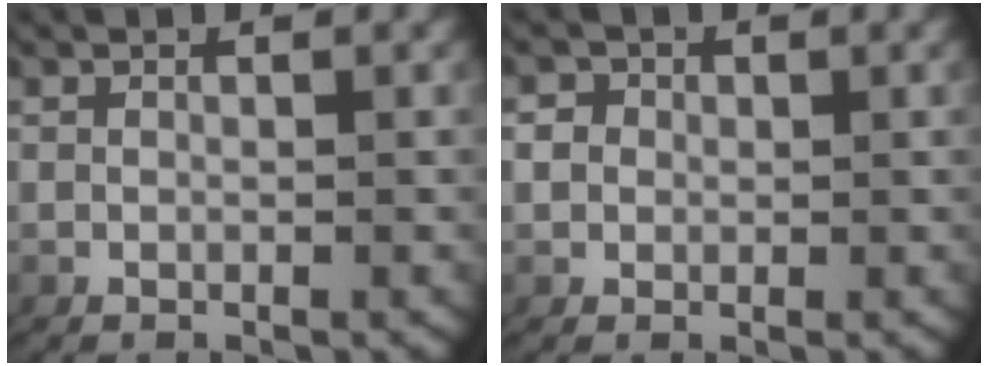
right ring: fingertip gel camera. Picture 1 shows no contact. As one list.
[{"total": 2.8, "force": [0.4, 2.7, 0.8], "torque": [-0.029, -0.001, 0.004]}]